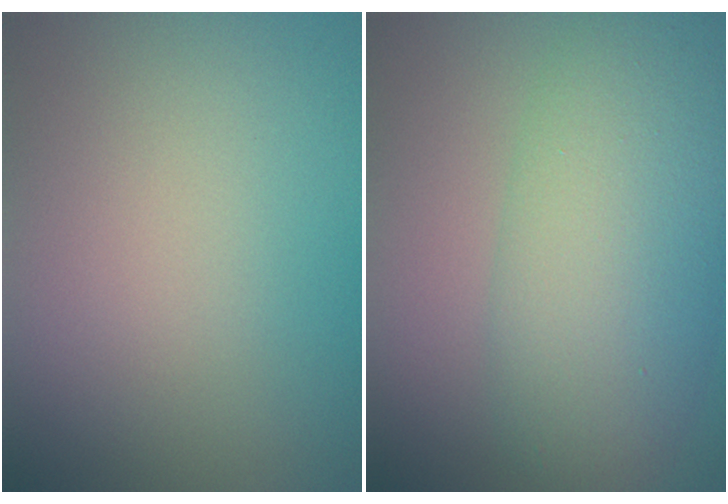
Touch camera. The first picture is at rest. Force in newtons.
{"total": 7.4, "press": 7.4, "slide": 0.2}